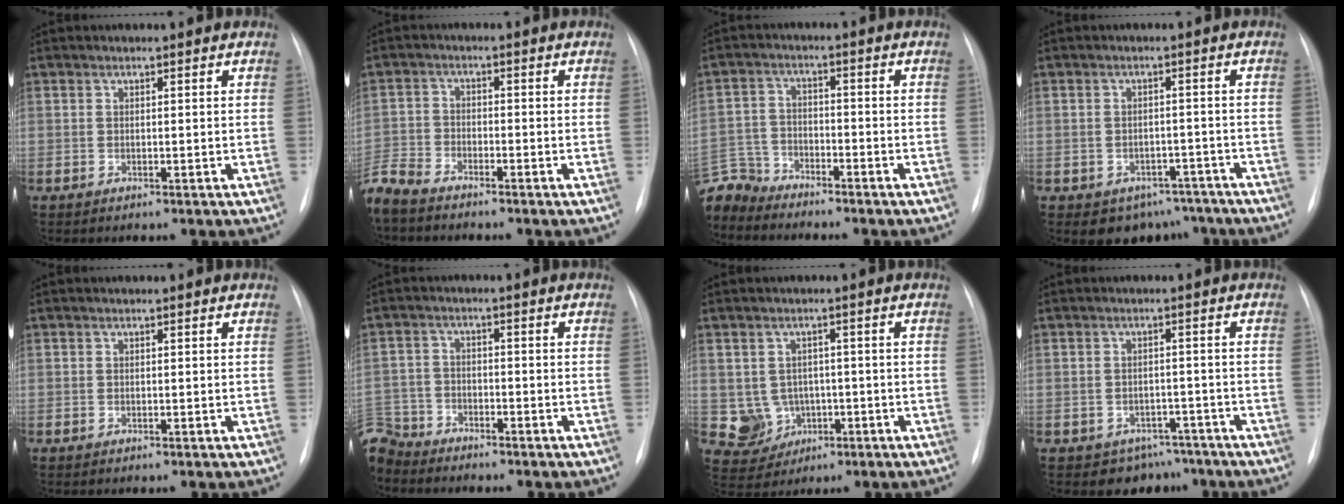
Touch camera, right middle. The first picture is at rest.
{"total": 6.2, "force": [-5.6, 1.6, 1.9], "torque": [-0.041, -0.014, -0.113]}
{"total": 8.2, "force": [-7.8, 2.6, 0.3], "torque": [-0.015, 0.007, -0.155]}
{"total": 6.7, "force": [-4.9, 4.3, 1.2], "torque": [0.007, 0.020, -0.062]}
{"total": 0.0}
{"total": 8.0, "force": [-7.2, 3.5, 0.4], "torque": [-0.021, 0.004, -0.139]}
{"total": 5.8, "force": [-0.8, 5.6, 1.2], "torque": [-0.022, 0.012, 0.000]}
{"total": 5.5, "force": [-4.2, 3.4, -0.1], "torque": [0.020, 0.021, -0.054]}